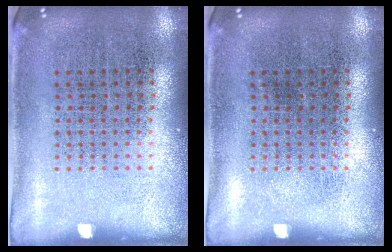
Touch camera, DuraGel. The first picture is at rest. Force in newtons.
{"total": 0.0}